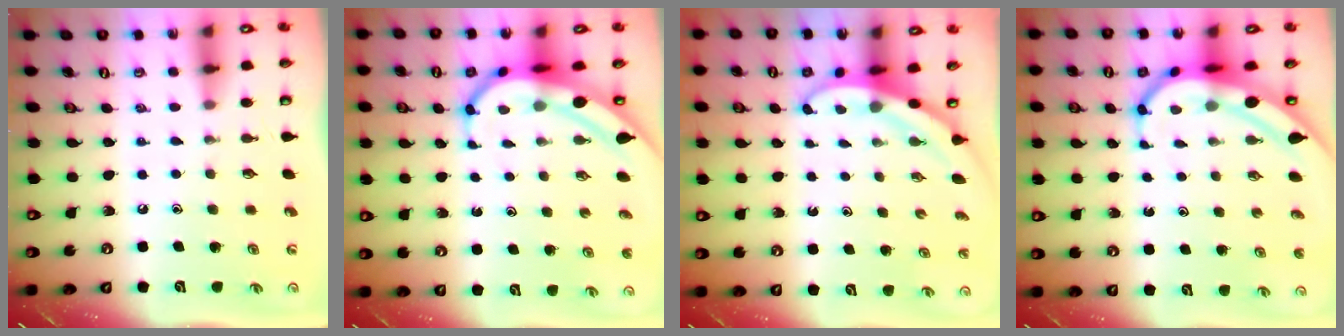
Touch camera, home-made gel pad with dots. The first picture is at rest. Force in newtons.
{"total": 6.8, "press": 6.8, "slide": 0.8}
{"total": 3.0, "press": 3.0, "slide": 0.2}
{"total": 6.8, "press": 6.8, "slide": 0.8}